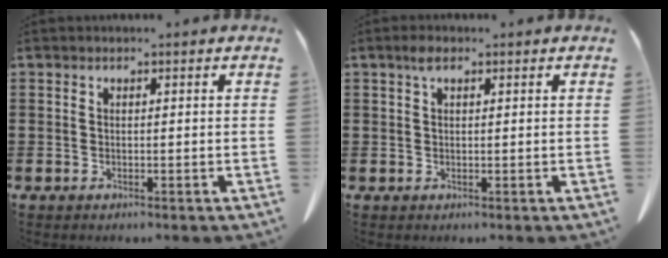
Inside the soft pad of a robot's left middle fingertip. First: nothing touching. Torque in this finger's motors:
{"motor_torque": [1.25, 0.89, 0.12, 0.04]}